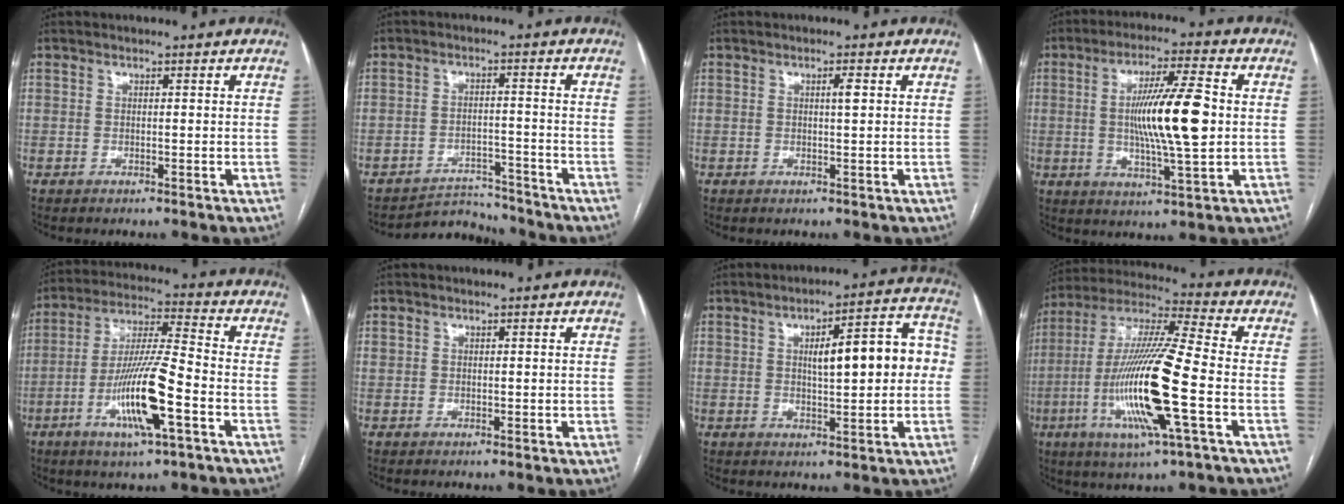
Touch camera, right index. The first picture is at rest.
{"total": 5.3, "force": [-5.1, 0.6, -1.3], "torque": [0.024, 0.011, -0.081]}
{"total": 1.4, "force": [0.4, 0.1, 1.3], "torque": [-0.024, 0.001, 0.005]}
{"total": 12.9, "force": [0.5, 1.0, 12.9], "torque": [-0.227, -0.001, 0.007]}
{"total": 13.9, "force": [-4.9, 1.0, 13.0], "torque": [-0.251, -0.008, -0.089]}
{"total": 1.1, "force": [0.5, 0.8, 0.5], "torque": [-0.009, 0.005, 0.013]}
{"total": 11.6, "force": [1.0, 3.1, 11.1], "torque": [-0.147, 0.039, 0.017]}
{"total": 19.0, "force": [-4.7, 1.0, 18.3], "torque": [-0.376, -0.015, -0.091]}